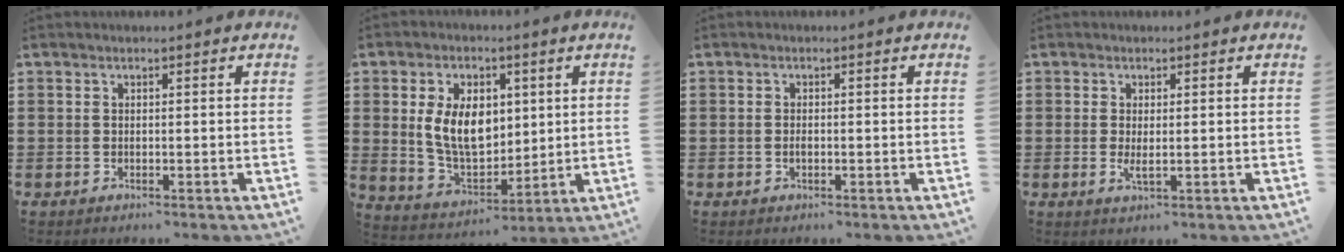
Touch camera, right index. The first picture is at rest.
{"total": 9.6, "force": [1.7, 6.2, 7.1], "torque": [-0.153, 0.006, 0.025]}
{"total": 1.0, "force": [-0.2, 0.4, 0.8], "torque": [-0.018, -0.003, -0.003]}
{"total": 1.9, "force": [0.1, 0.6, 1.8], "torque": [-0.033, -0.001, 0.002]}